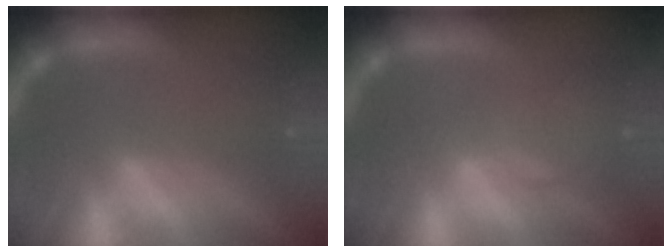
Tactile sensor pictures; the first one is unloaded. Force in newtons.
{"total": 3.5}